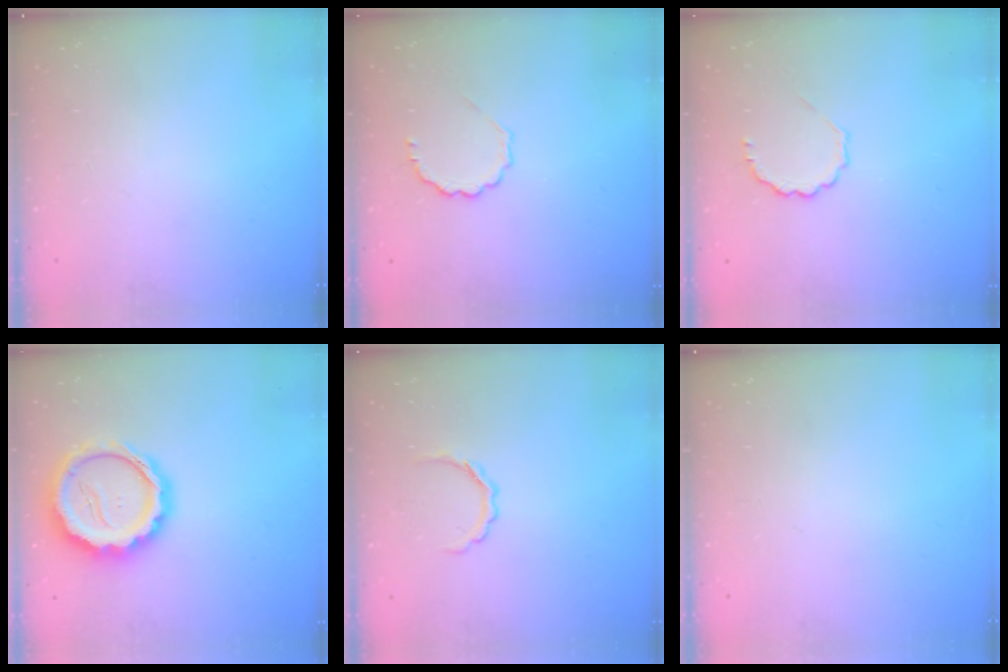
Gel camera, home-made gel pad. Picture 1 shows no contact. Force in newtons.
{"total": 6.1, "press": 5.9, "slide": 1.6}
{"total": 6.1, "press": 5.9, "slide": 1.6}
{"total": 17.4, "press": 17.1, "slide": 3.4}
{"total": 3.9, "press": 3.9, "slide": 0.5}
{"total": 0.0}